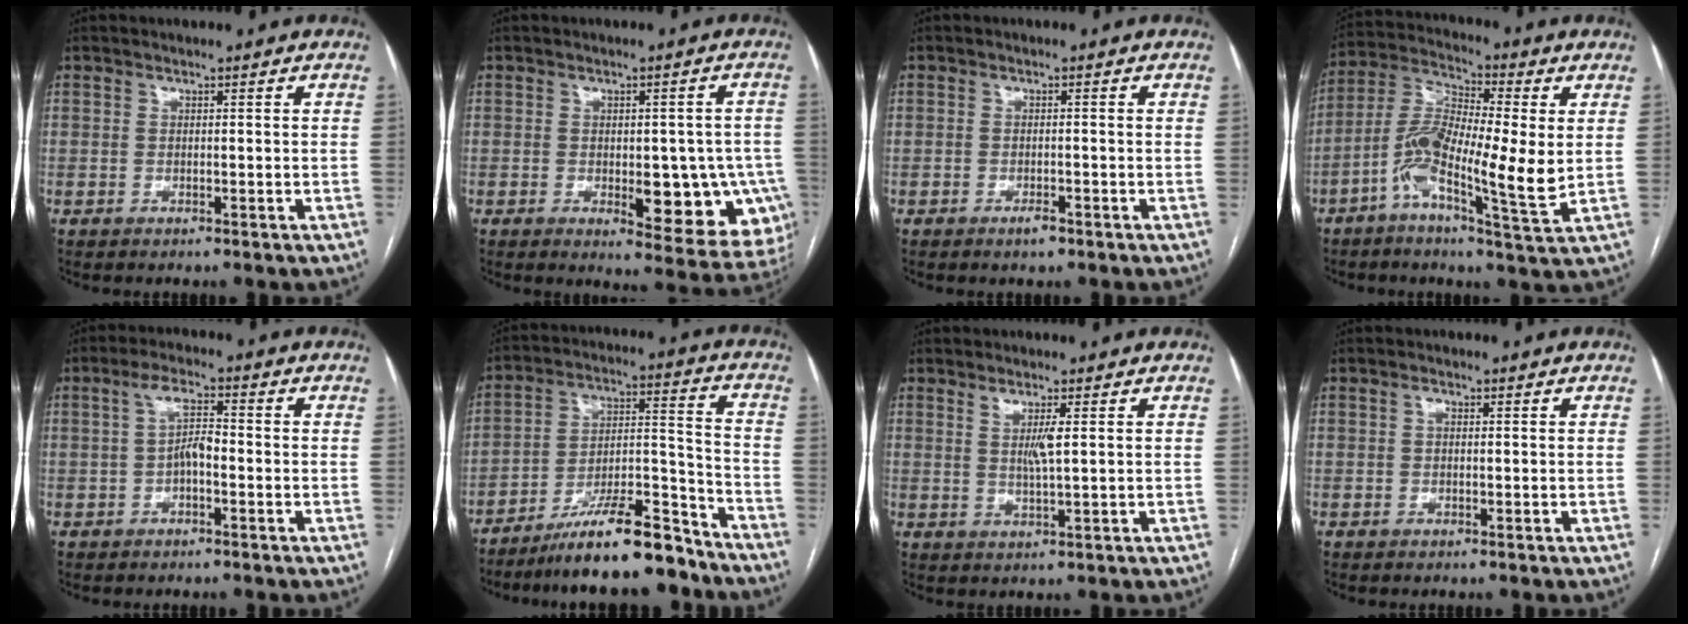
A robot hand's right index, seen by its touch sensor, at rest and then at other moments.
{"total": 12.8, "force": [-3.1, 5.5, 11.1], "torque": [-0.090, 0.012, -0.025]}
{"total": 1.5, "force": [-1.0, 0.6, 1.0], "torque": [-0.015, 0.000, -0.014]}
{"total": 13.4, "force": [-1.9, 2.6, 13.0], "torque": [-0.259, 0.008, -0.046]}
{"total": 4.1, "force": [-0.5, 1.4, 3.8], "torque": [-0.074, 0.012, -0.009]}
{"total": 16.3, "force": [-13.8, 2.3, 8.4], "torque": [-0.138, 0.018, -0.231]}
{"total": 2.9, "force": [0.9, -0.1, 2.7], "torque": [-0.057, -0.004, 0.018]}
{"total": 0.7, "force": [0.1, 0.5, 0.5], "torque": [-0.009, 0.003, -0.001]}